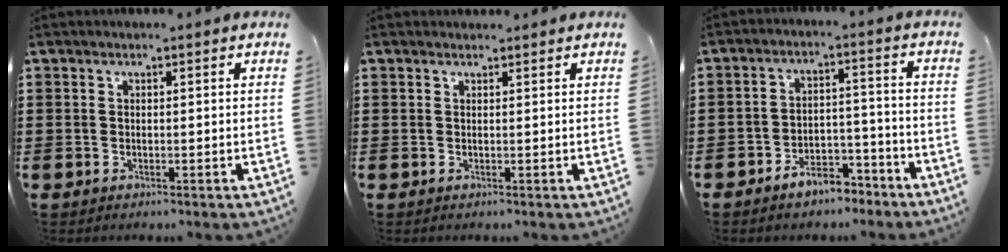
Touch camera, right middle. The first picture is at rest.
{"total": 0.6, "force": [0.6, 0.1, -0.1], "torque": [0.006, -0.005, 0.012]}
{"total": 5.4, "force": [-5.0, 1.6, 1.3], "torque": [-0.021, 0.015, -0.096]}